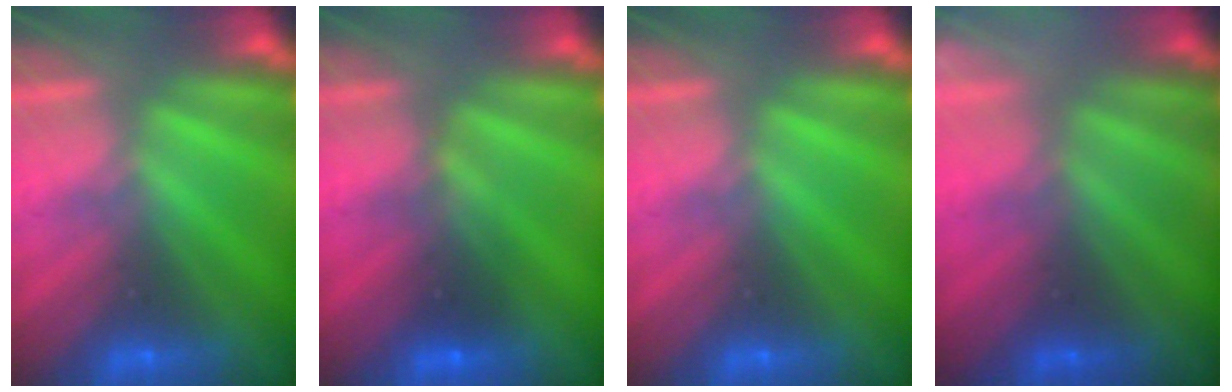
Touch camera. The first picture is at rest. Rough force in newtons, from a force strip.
{"total": 2.7}
{"total": 0.0}
{"total": 2.5}